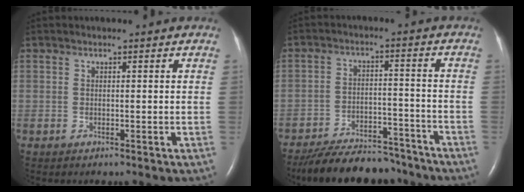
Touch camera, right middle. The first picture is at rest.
{"total": 14.4, "force": [-12.9, 4.2, 4.8], "torque": [-0.084, 0.005, -0.189]}